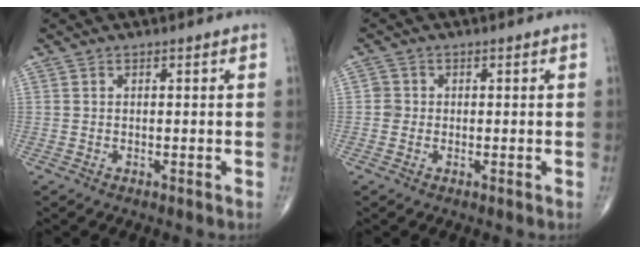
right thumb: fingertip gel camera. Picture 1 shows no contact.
{"total": 1.7, "force": [-0.1, 1.6, 0.3], "torque": [0.005, 0.005, -0.005]}